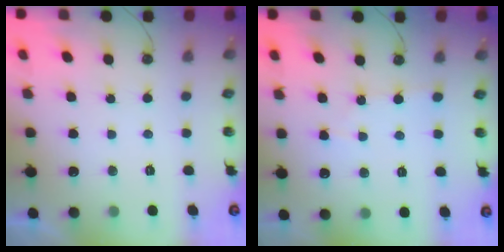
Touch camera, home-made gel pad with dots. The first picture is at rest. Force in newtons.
{"total": 2.8, "press": 2.7, "slide": 0.4}